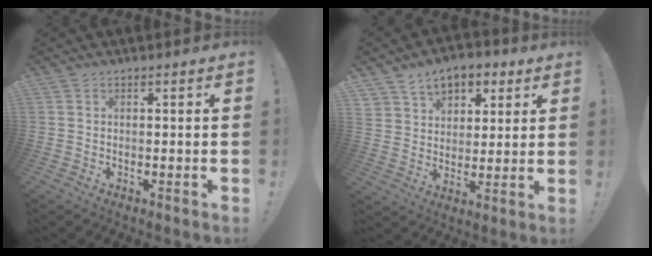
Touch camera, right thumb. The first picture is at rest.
{"total": 9.0, "force": [5.4, 6.7, 2.5], "torque": [-0.038, -0.033, 0.105]}